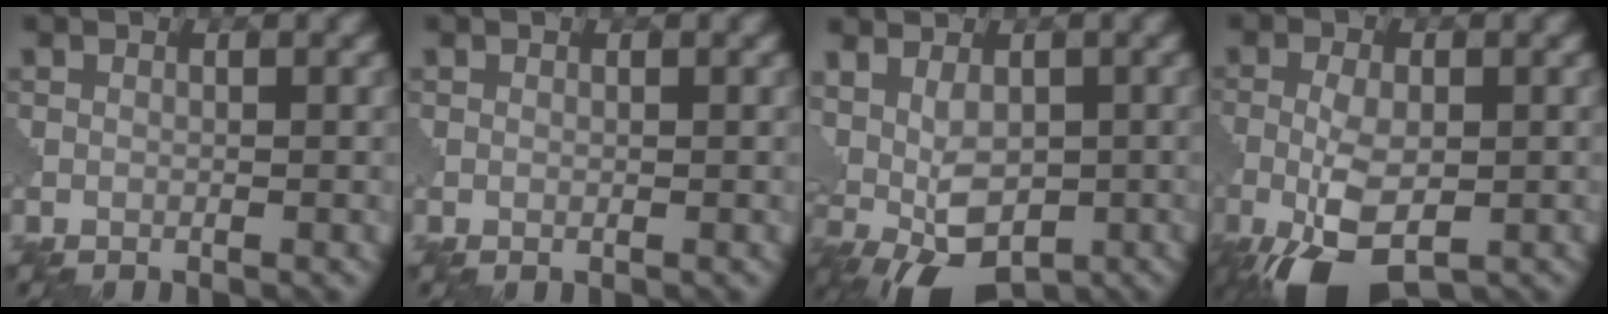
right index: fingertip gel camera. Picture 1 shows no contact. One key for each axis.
{"total": 0.0}
{"total": 7.0, "fx": 0.5, "fy": 4.4, "fz": 5.4, "tx": -0.092, "ty": 0.001, "tz": 0.015}
{"total": 7.7, "fx": -3.3, "fy": 3.5, "fz": 6.0, "tx": -0.131, "ty": -0.011, "tz": -0.059}